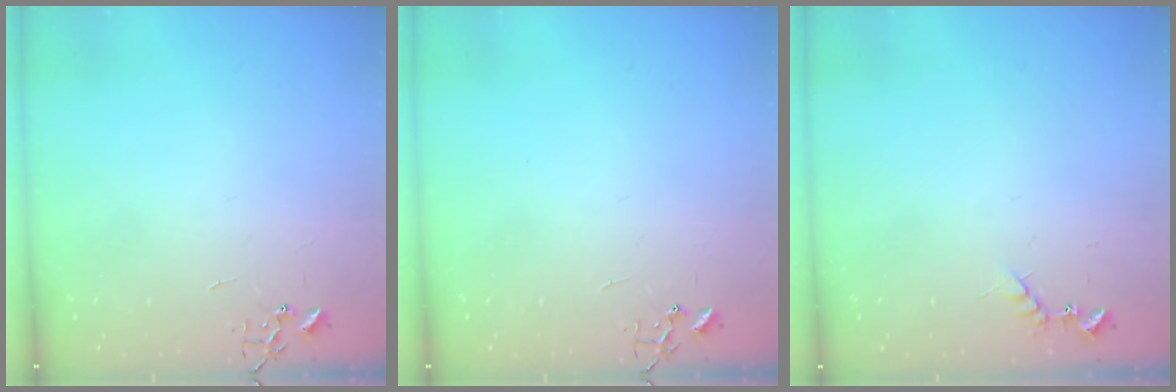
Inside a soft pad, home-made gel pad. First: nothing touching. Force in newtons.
{"total": 0.0}
{"total": 6.0, "press": 6.0, "slide": 0.6}